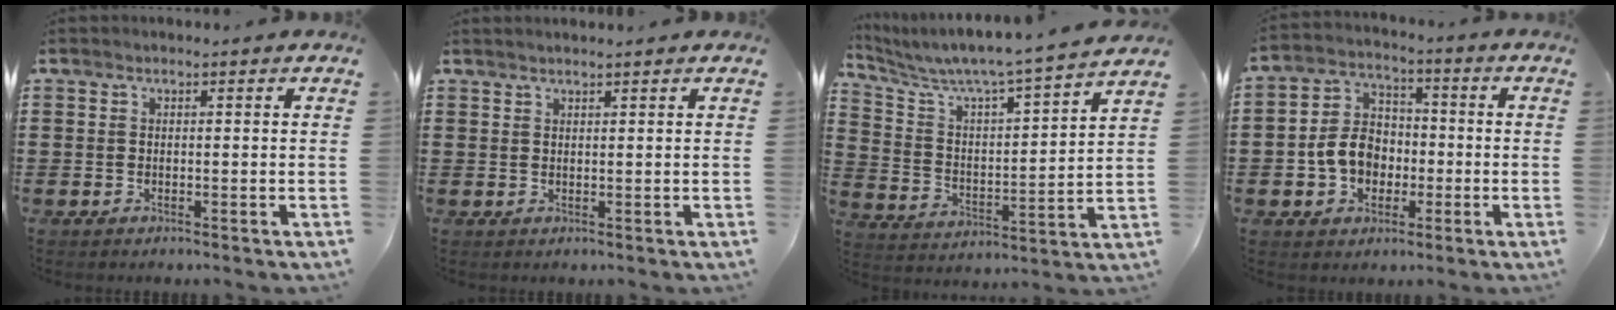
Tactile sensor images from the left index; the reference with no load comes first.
{"total": 1.0, "force": [1.0, -0.1, 0.4], "torque": [-0.007, -0.002, 0.019]}
{"total": 6.0, "force": [5.5, -0.1, 2.3], "torque": [-0.073, -0.048, 0.085]}
{"total": 7.4, "force": [-1.6, 6.1, 4.0], "torque": [-0.105, 0.015, -0.033]}